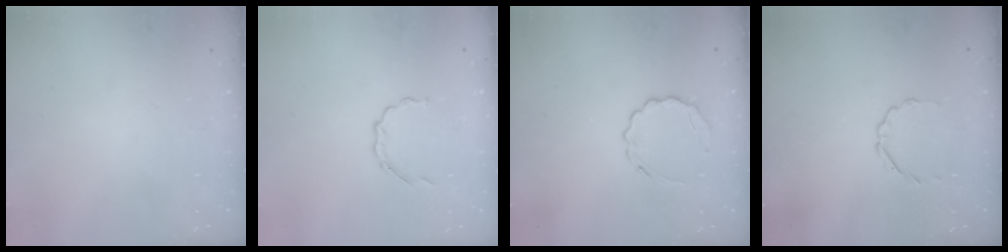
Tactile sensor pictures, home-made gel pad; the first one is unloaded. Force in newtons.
{"total": 3.3, "press": 3.1, "slide": 1.0}
{"total": 5.3, "press": 5.1, "slide": 1.5}
{"total": 2.3, "press": 2.1, "slide": 0.8}